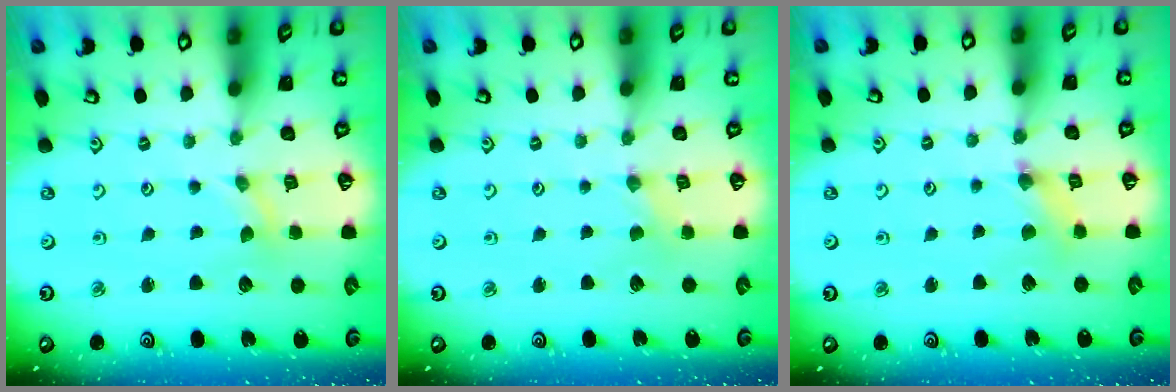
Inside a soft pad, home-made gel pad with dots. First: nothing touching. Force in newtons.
{"total": 0.0}
{"total": 2.0, "press": 2.0, "slide": 0.2}